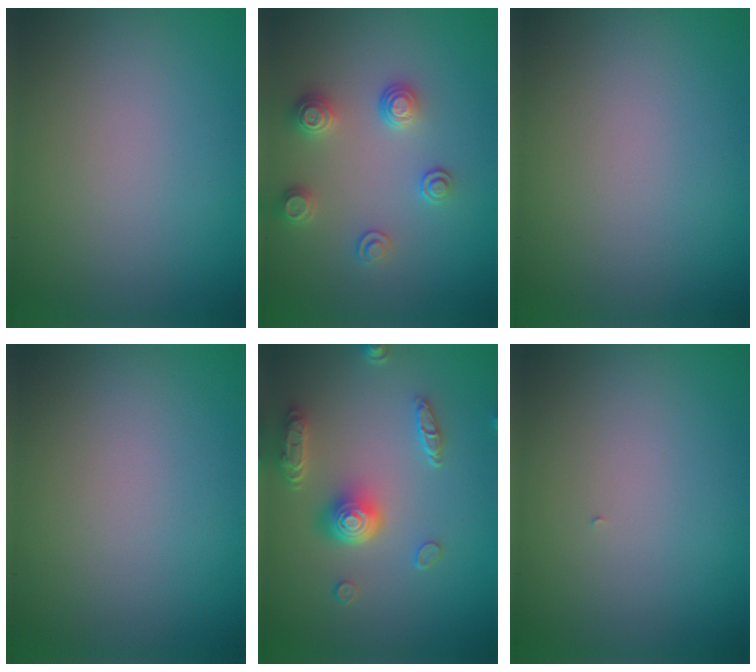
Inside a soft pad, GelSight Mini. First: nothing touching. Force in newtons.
{"total": 2.6, "press": 2.6, "slide": 0.6}
{"total": 0.0}
{"total": 0.0}
{"total": 4.8, "press": 3.7, "slide": 3.0}
{"total": 0.0}